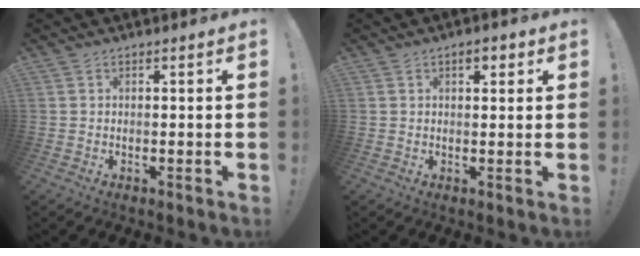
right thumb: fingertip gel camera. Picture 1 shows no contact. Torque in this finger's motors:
{"motor_torque": [-0.07, 0.21, 0.65, 0.09, 0.00]}